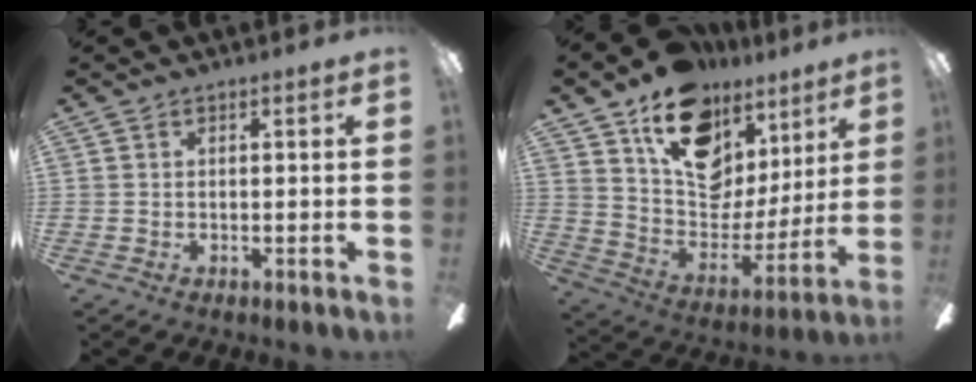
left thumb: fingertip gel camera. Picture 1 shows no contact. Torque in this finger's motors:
{"motor_torque": [1.61, 1.37, 1.60, -1.17, 0.46]}